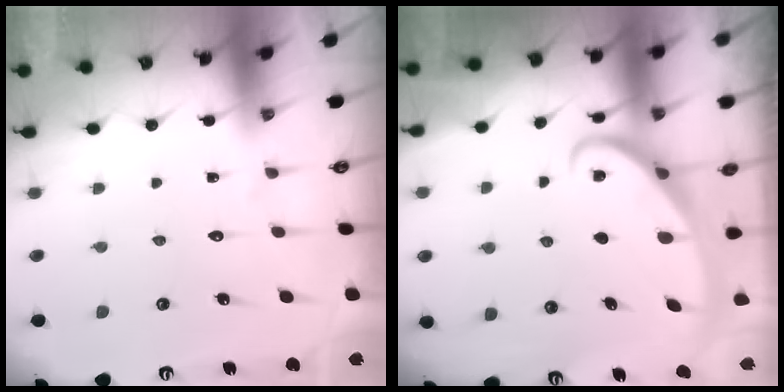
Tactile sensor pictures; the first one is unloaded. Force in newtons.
{"total": 2.5, "press": 2.5, "slide": 0.4}